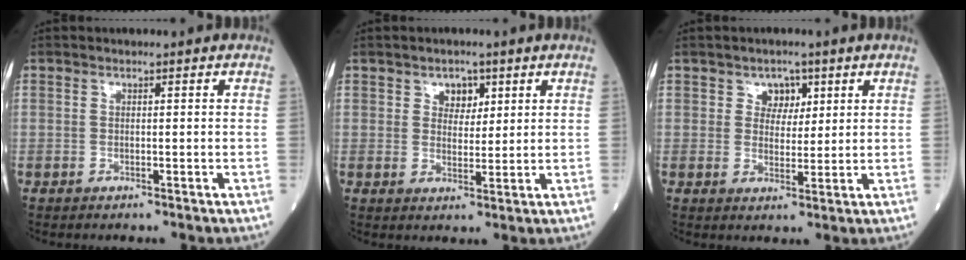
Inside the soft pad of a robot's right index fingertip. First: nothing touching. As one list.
[{"total": 3.3, "force": [1.7, 2.2, 1.7], "torque": [-0.019, 0.003, 0.027]}, {"total": 3.4, "force": [1.7, 2.6, 1.4], "torque": [-0.010, 0.003, 0.024]}]